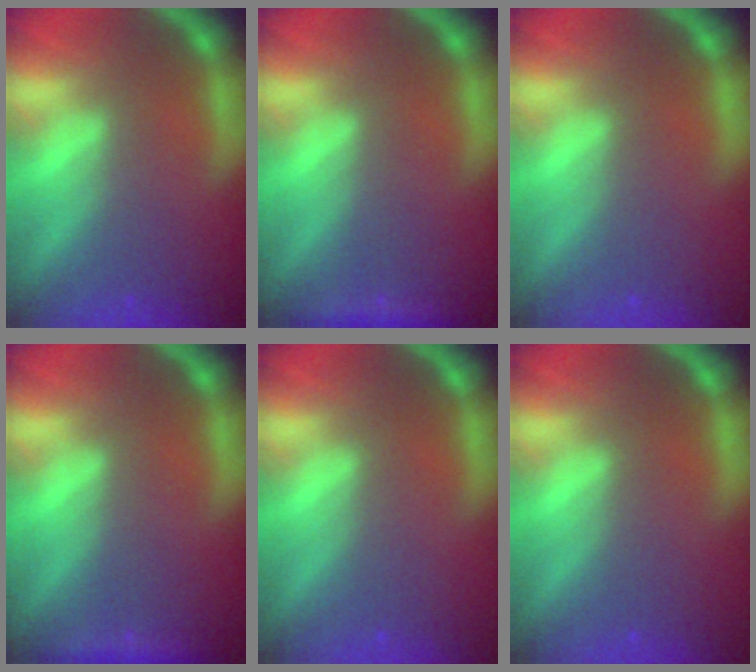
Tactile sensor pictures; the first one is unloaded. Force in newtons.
{"total": 1.4}
{"total": 0.0}
{"total": 1.4}
{"total": 0.0}
{"total": 0.0}